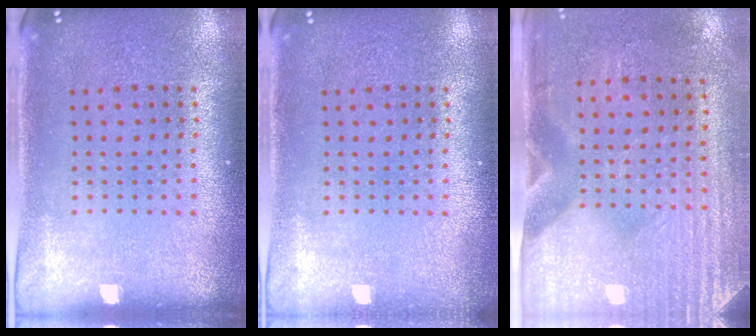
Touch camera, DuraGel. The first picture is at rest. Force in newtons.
{"total": 0.7, "press": 0.7, "slide": 0.1}
{"total": 3.0, "press": 2.6, "slide": 1.5}